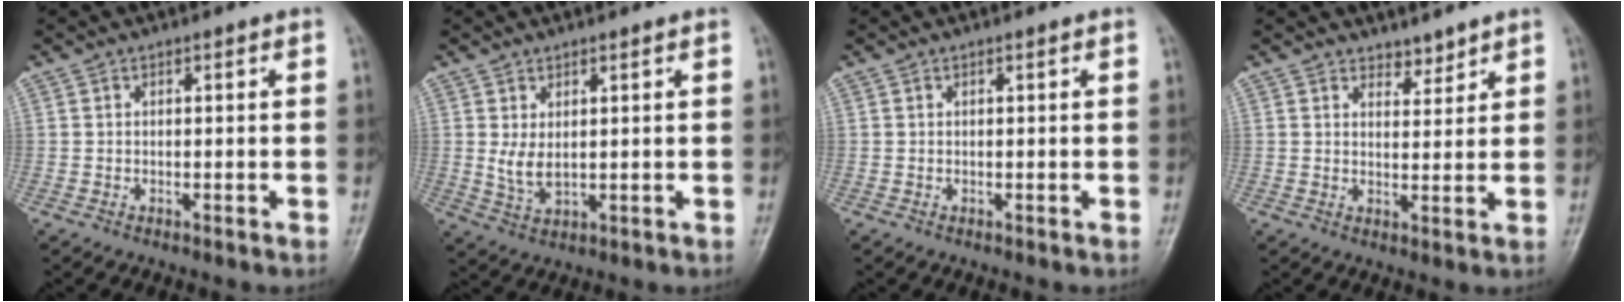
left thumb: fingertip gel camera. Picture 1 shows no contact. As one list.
[{"total": 3.9, "force": [0.9, 1.9, 3.3], "torque": [-0.061, -0.011, 0.027]}, {"total": 0.0}, {"total": 2.9, "force": [2.6, 1.2, 0.4], "torque": [0.012, -0.021, 0.040]}]